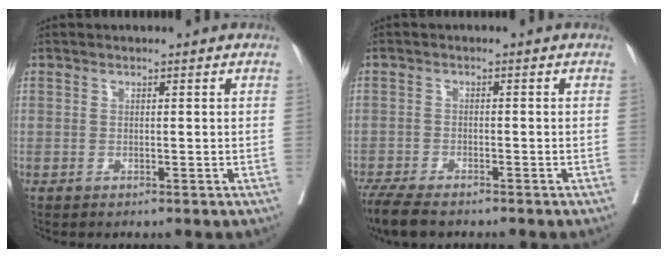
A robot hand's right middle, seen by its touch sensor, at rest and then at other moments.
{"total": 6.4, "force": [-5.2, 1.5, 3.3], "torque": [-0.056, -0.014, -0.087]}